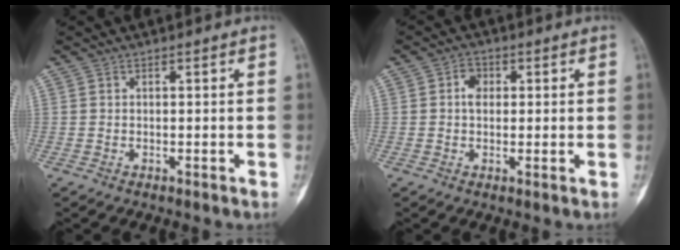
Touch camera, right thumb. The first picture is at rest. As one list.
[{"total": 3.5, "force": [0.6, 2.6, 2.2], "torque": [-0.017, 0.002, 0.004]}]